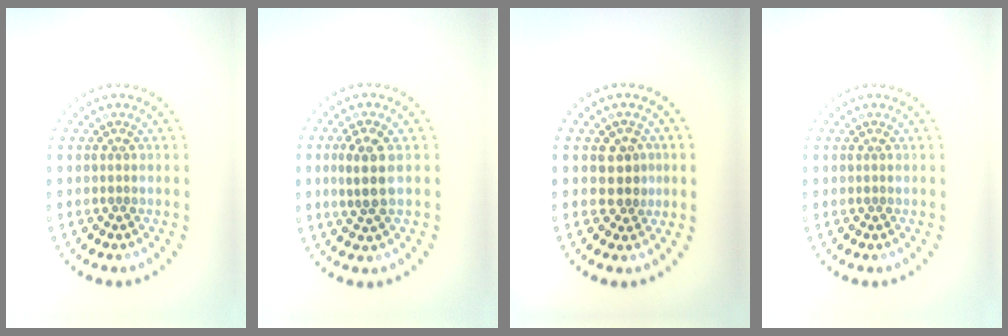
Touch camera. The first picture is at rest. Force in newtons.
{"total": 2.8, "press": 2.6, "slide": 1.1}
{"total": 2.4, "press": 2.2, "slide": 1.0}
{"total": 0.0}